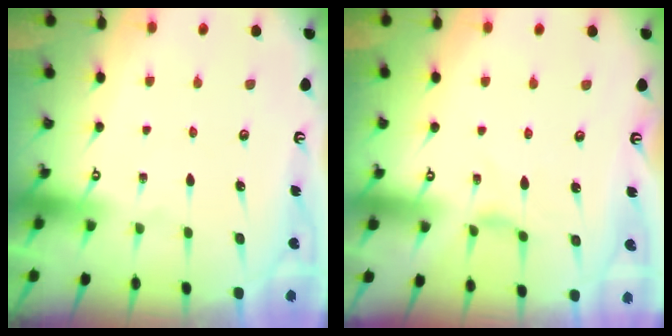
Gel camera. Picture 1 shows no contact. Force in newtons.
{"total": 1.7, "press": 1.6, "slide": 0.4}